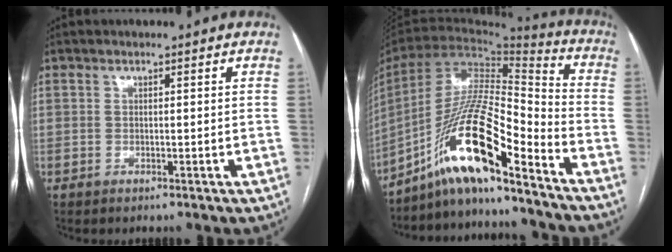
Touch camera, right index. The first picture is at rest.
{"total": 16.8, "force": [-11.7, 1.7, 12.0], "torque": [-0.230, 0.008, -0.211]}